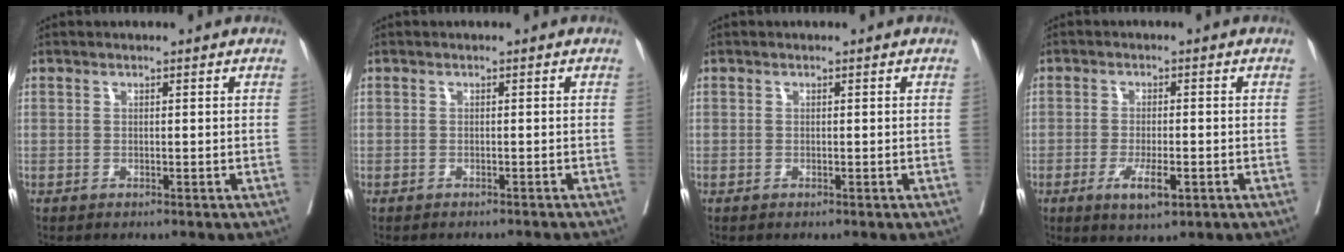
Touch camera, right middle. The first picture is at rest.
{"total": 3.3, "force": [-3.2, 0.2, 0.6], "torque": [-0.004, -0.007, -0.040]}
{"total": 0.0}
{"total": 4.8, "force": [-2.0, 1.1, 4.3], "torque": [-0.075, -0.005, -0.028]}